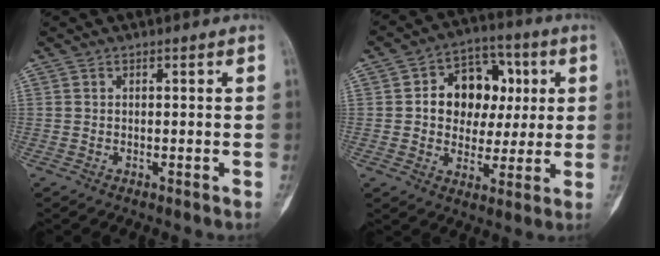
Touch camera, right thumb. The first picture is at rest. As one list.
[{"total": 13.7, "force": [2.3, 10.5, 8.5], "torque": [-0.073, 0.014, 0.035]}]